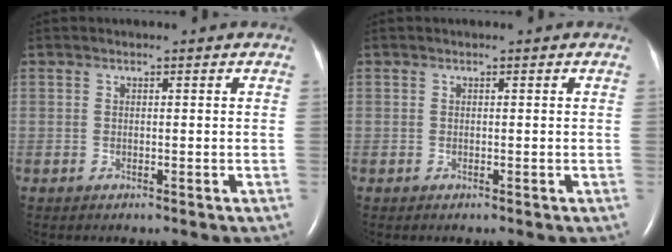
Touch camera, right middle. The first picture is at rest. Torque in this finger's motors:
{"motor_torque": [0.17, -0.12, 0.11, 0.00]}